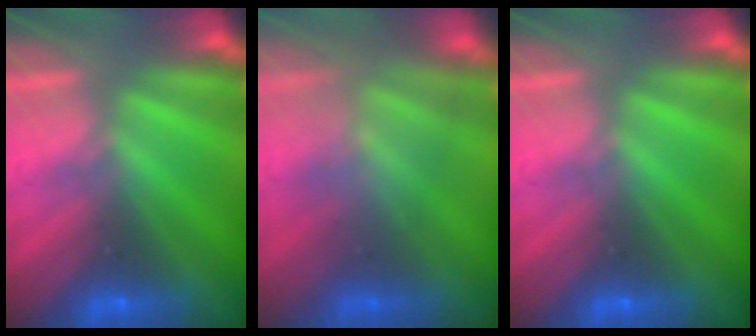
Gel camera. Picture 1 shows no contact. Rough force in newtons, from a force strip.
{"total": 4.6}
{"total": 0.0}